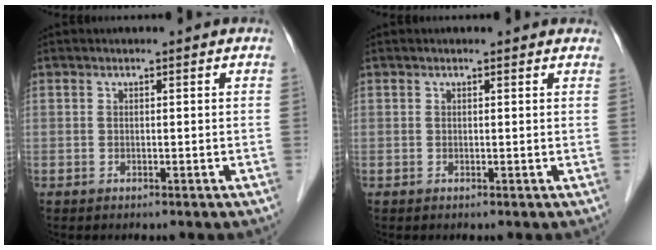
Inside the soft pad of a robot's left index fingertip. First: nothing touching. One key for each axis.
{"total": 1.9, "fx": 1.7, "fy": 0.6, "fz": 0.7, "tx": -0.013, "ty": 0.012, "tz": 0.012}